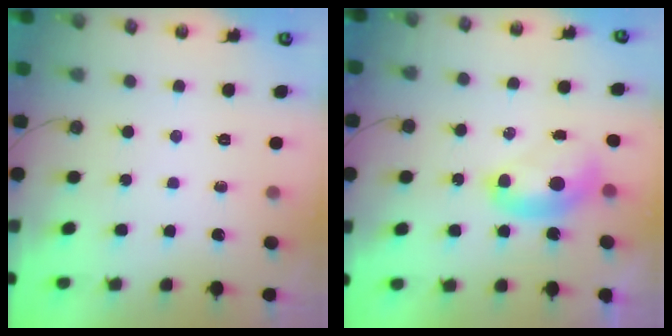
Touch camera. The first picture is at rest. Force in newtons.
{"total": 2.5, "press": 2.5, "slide": 0.1}